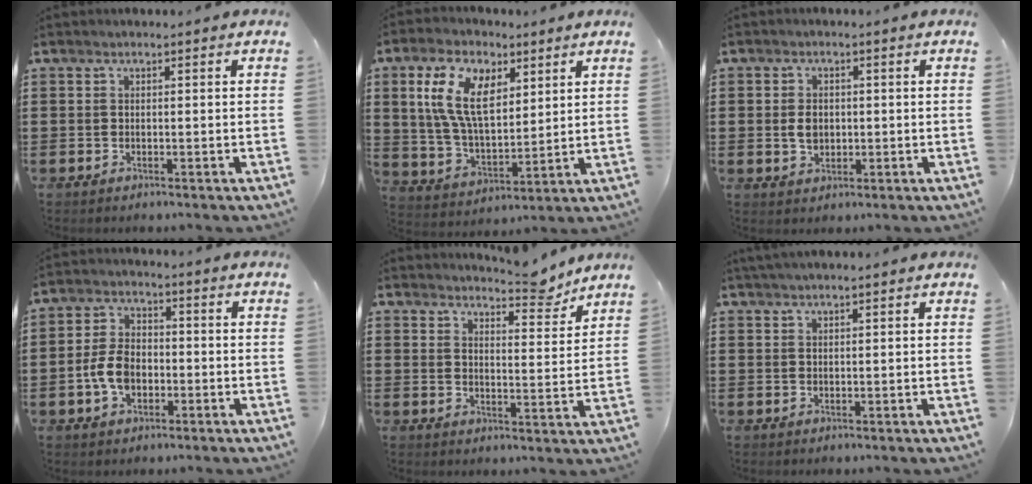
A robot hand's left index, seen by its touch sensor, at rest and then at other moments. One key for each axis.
{"total": 11.1, "fx": 5.2, "fy": 5.8, "fz": 7.9, "tx": -0.176, "ty": 0.009, "tz": 0.096}
{"total": 2.7, "fx": 0.0, "fy": 2.0, "fz": 1.8, "tx": -0.031, "ty": 0.003, "tz": -0.003}
{"total": 6.3, "fx": -1.8, "fy": 4.1, "fz": 4.4, "tx": -0.112, "ty": 0.002, "tz": -0.041}
{"total": 6.2, "fx": 5.8, "fy": 0.9, "fz": 1.7, "tx": -0.019, "ty": -0.035, "tz": 0.100}
{"total": 1.2, "fx": 1.1, "fy": -0.1, "fz": 0.6, "tx": -0.012, "ty": 0.000, "tz": 0.020}